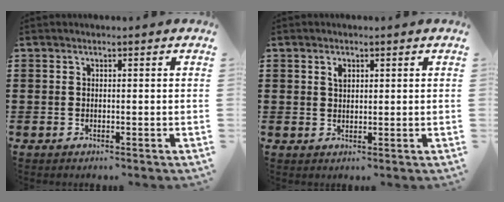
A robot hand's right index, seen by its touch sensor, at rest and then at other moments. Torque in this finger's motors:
{"motor_torque": [0.18, -0.15, 0.04, 0.04]}